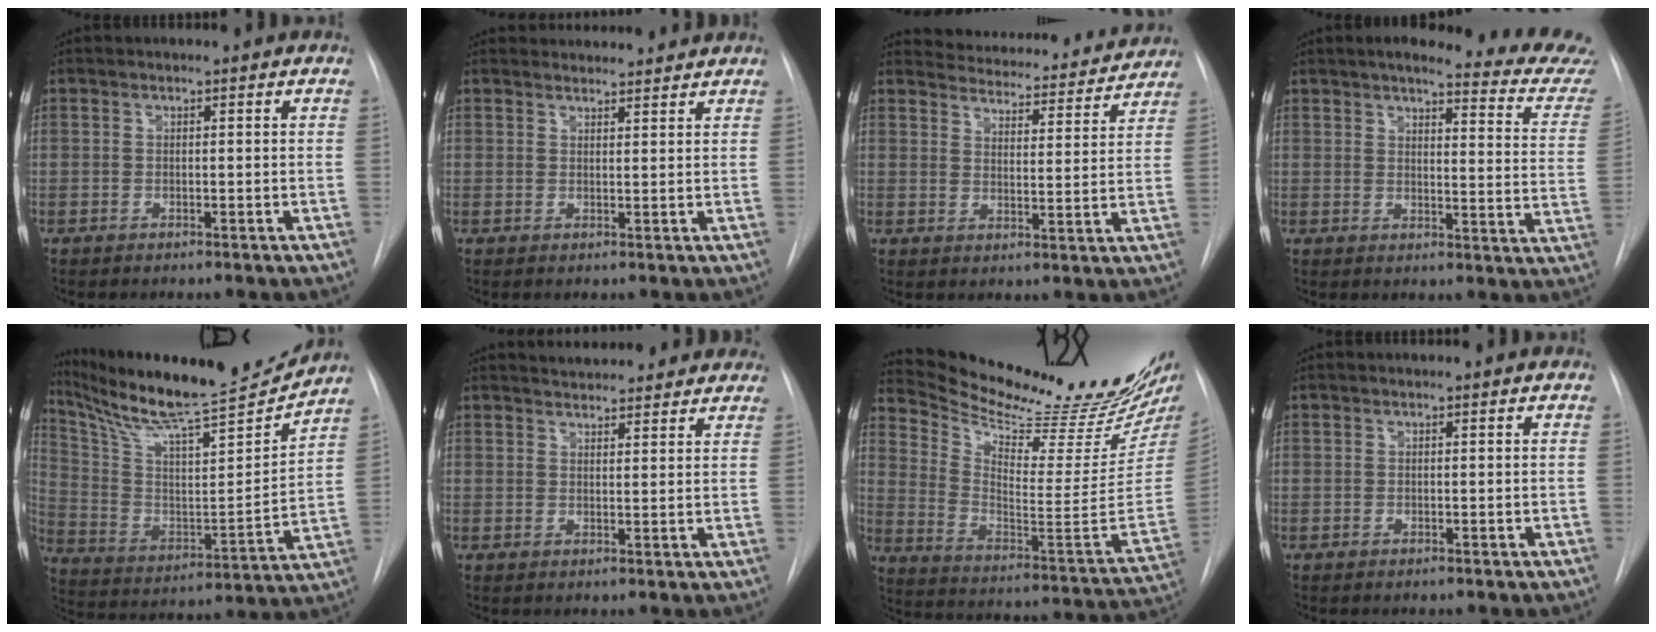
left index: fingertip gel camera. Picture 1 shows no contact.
{"total": 6.4, "force": [6.3, 1.1, 0.6], "torque": [-0.003, 0.024, 0.073]}
{"total": 16.9, "force": [16.2, 3.5, 3.1], "torque": [-0.030, -0.014, 0.197]}
{"total": 19.2, "force": [17.7, 1.2, 7.3], "torque": [-0.082, -0.075, 0.191]}
{"total": 21.8, "force": [20.0, 0.9, 8.6], "torque": [-0.166, -0.038, 0.323]}
{"total": 11.1, "force": [10.3, 3.1, 2.8], "torque": [-0.018, 0.019, 0.120]}
{"total": 27.3, "force": [24.7, 0.7, 11.7], "torque": [-0.194, -0.113, 0.349]}
{"total": 0.0}